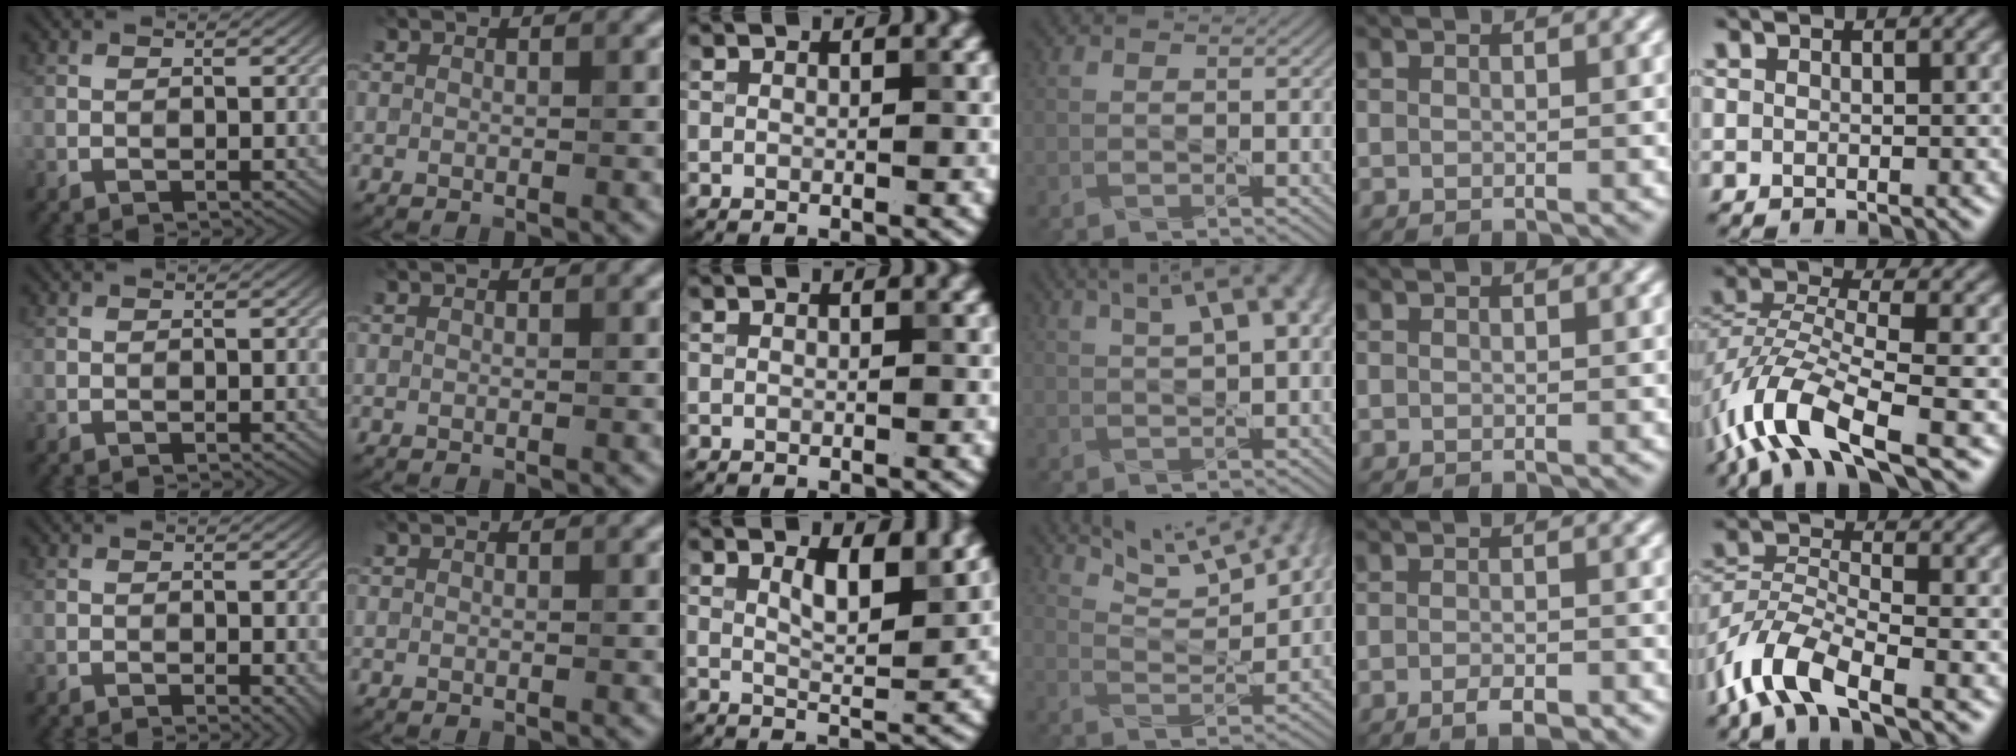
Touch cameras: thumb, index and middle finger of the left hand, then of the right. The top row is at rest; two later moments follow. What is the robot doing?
{"motion": "pour", "object": "sugar"}